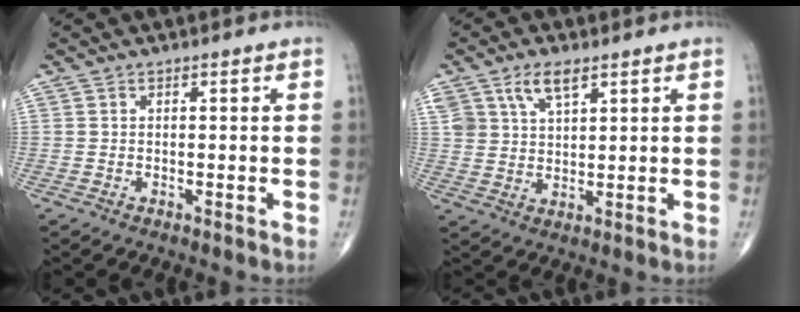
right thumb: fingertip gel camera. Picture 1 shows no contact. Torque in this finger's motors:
{"motor_torque": [-0.75, 0.80, 0.84, 0.53, 0.06]}